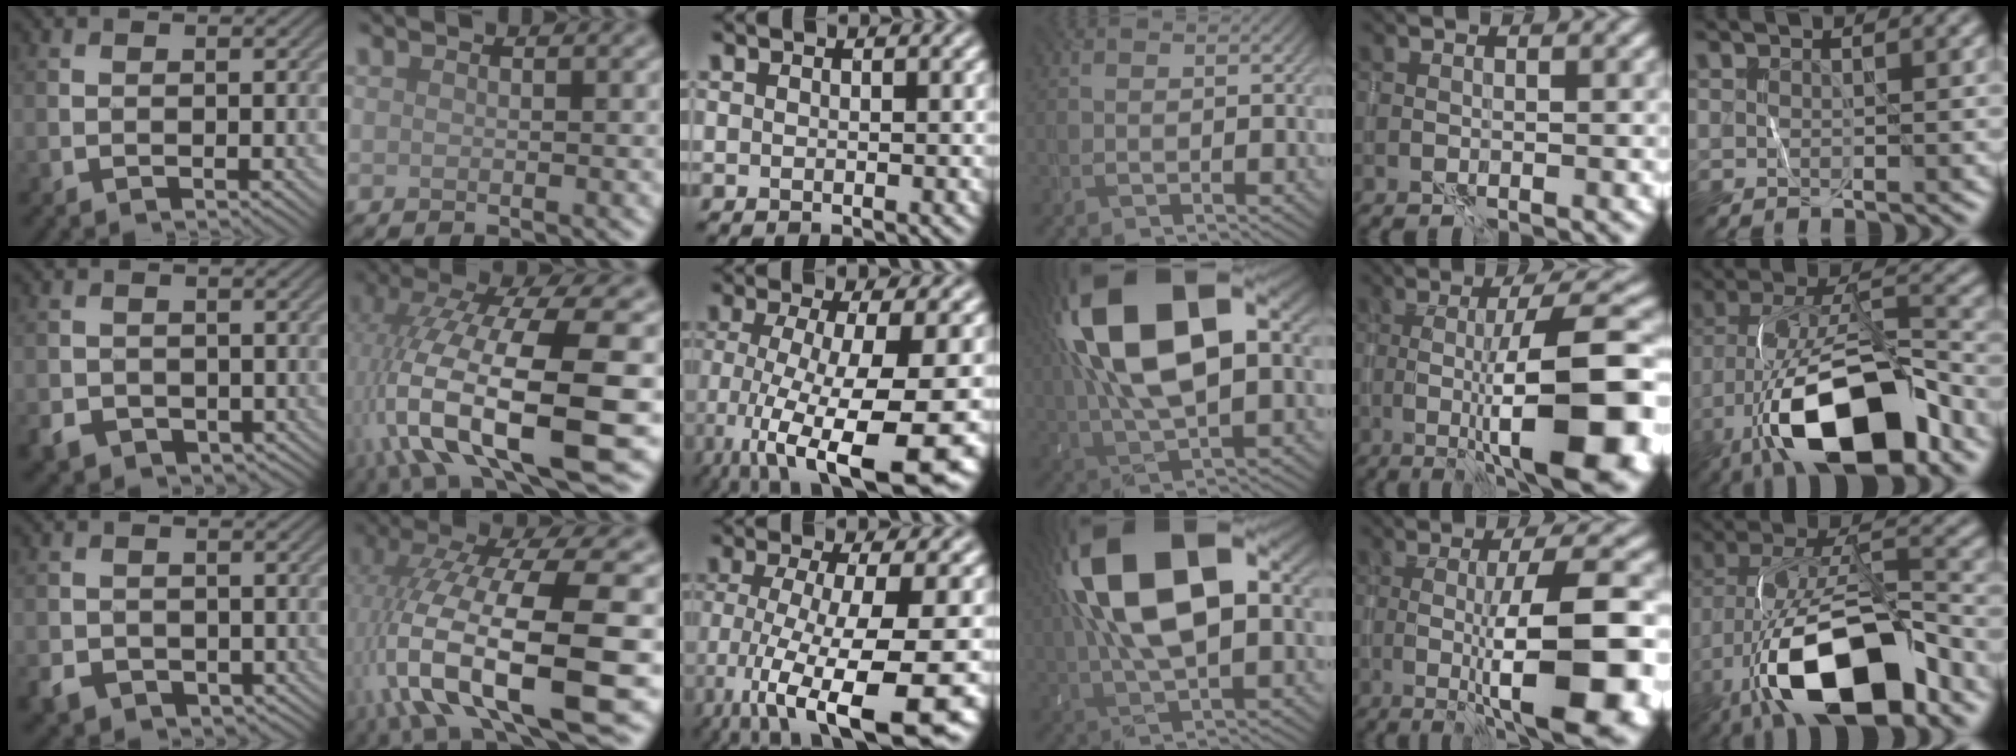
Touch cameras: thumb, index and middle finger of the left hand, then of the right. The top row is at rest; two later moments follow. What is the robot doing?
{"motion": "wrap", "object": "ribbon"}